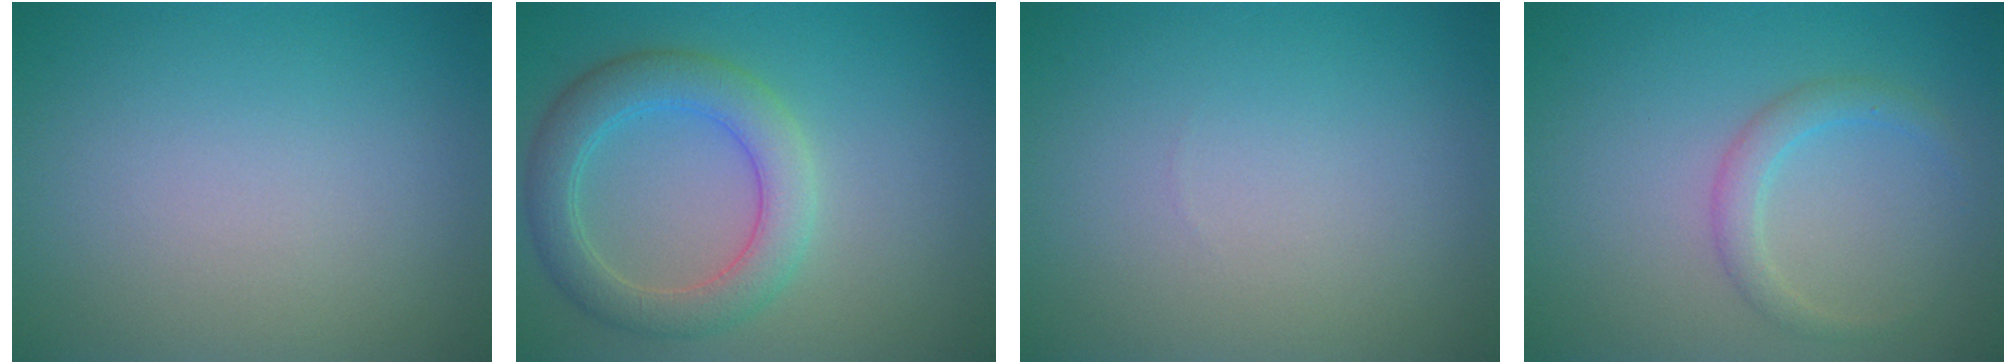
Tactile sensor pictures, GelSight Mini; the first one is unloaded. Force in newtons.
{"total": 4.8, "press": 4.8, "slide": 0.4}
{"total": 0.0}
{"total": 1.9, "press": 1.9, "slide": 0.2}